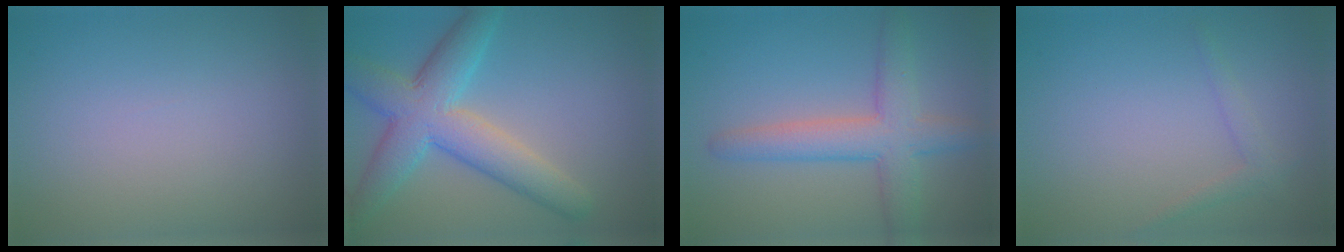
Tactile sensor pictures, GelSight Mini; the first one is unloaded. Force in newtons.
{"total": 7.3, "press": 7.3, "slide": 0.4}
{"total": 5.2, "press": 5.2, "slide": 0.1}
{"total": 1.2, "press": 1.2, "slide": 0.1}